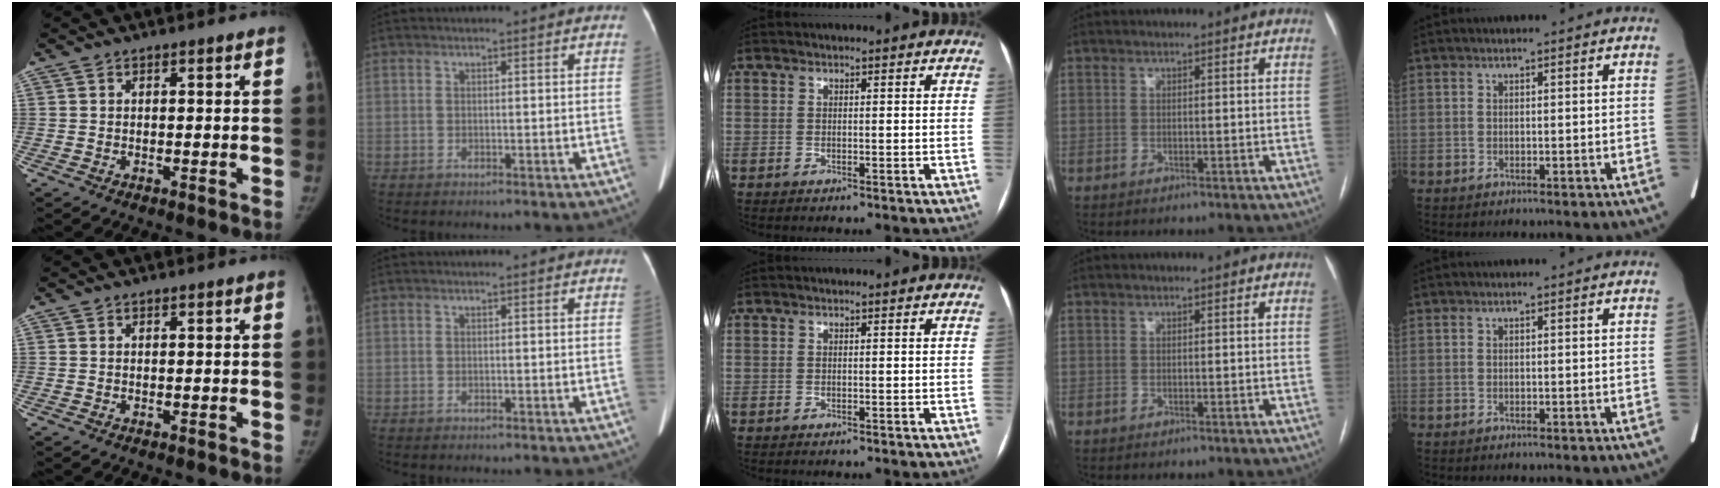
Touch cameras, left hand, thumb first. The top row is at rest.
{}